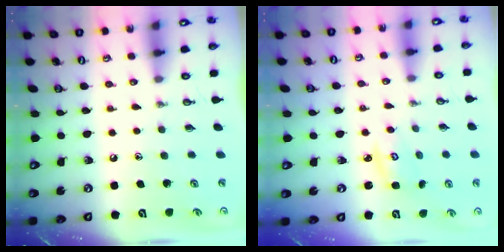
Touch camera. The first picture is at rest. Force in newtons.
{"total": 2.8, "press": 2.8, "slide": 0.2}